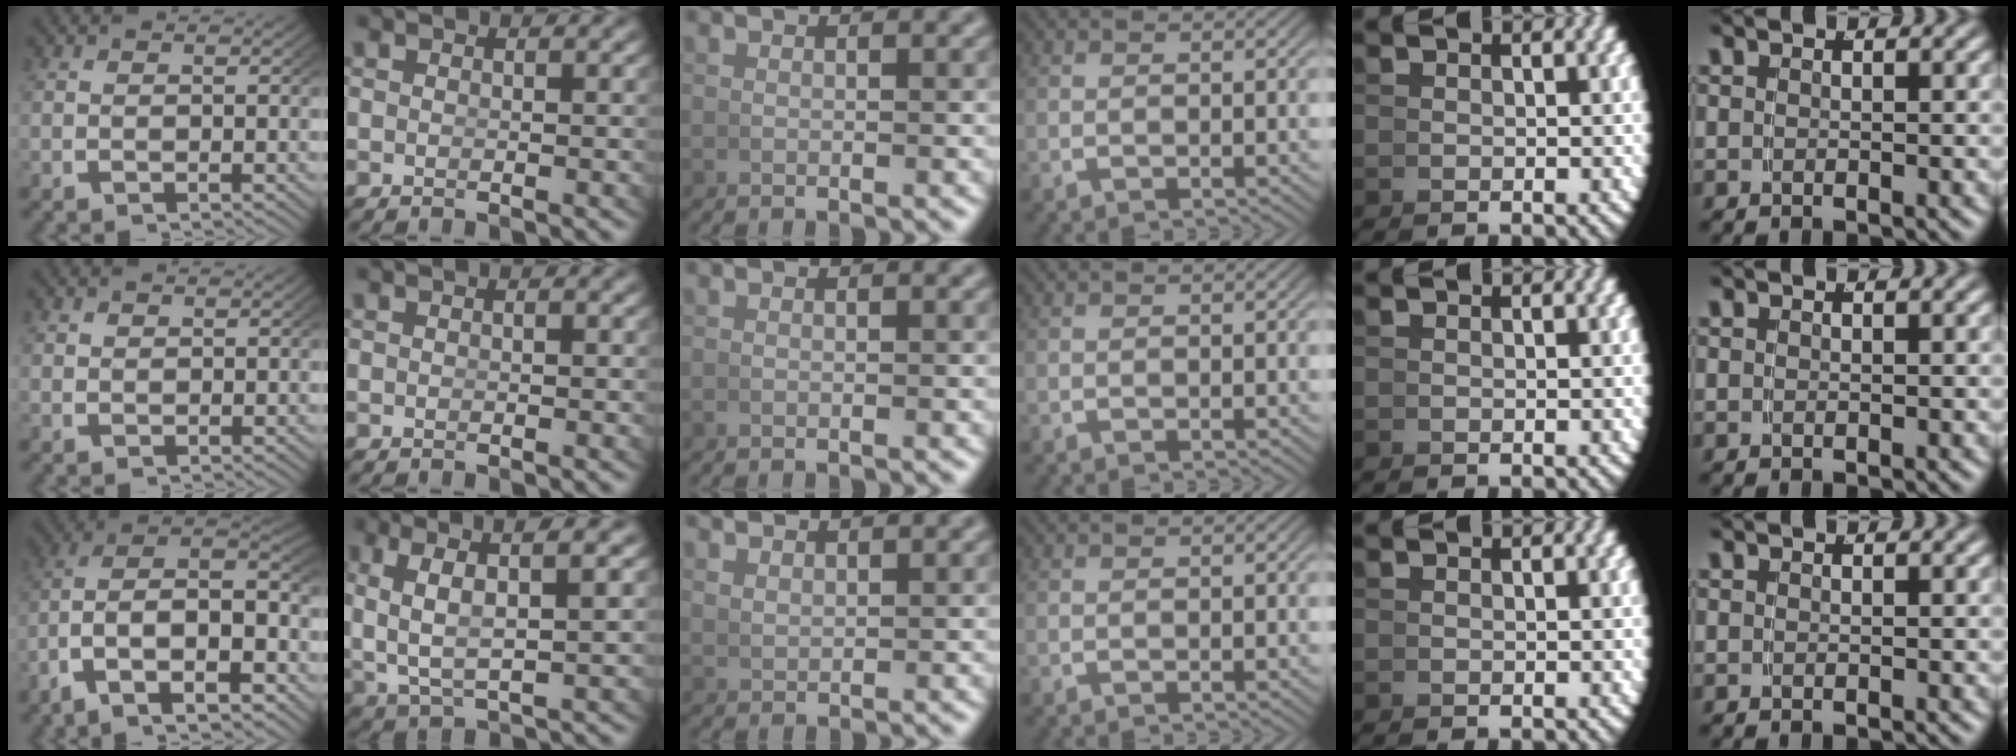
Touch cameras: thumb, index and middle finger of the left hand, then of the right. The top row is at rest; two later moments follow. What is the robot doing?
{"motion": "lift_and_place", "object": "hoodie"}